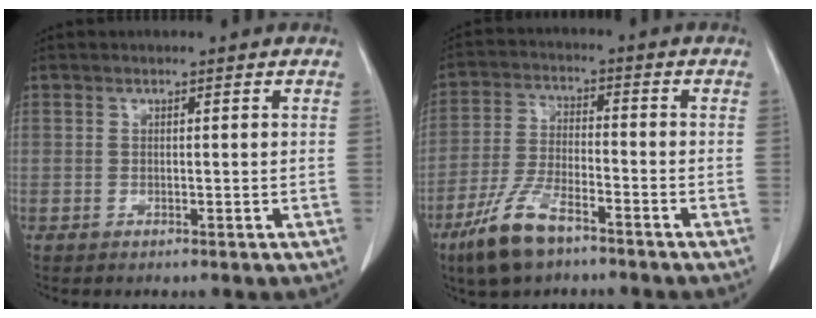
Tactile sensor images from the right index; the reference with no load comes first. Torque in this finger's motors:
{"motor_torque": [1.05, -0.80, 0.54, 0.13]}